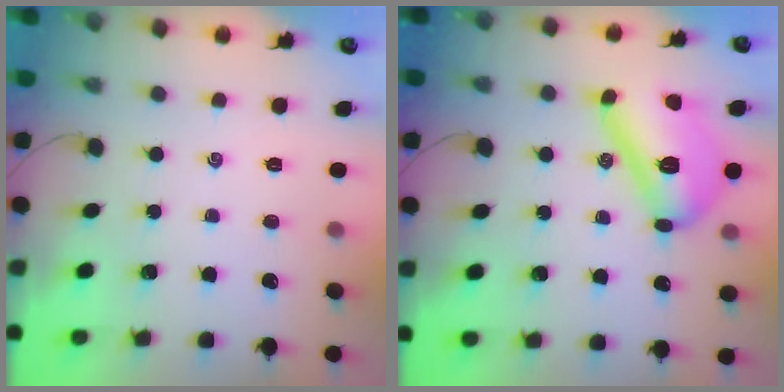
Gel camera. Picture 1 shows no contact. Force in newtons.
{"total": 16.8, "press": 16.8, "slide": 1.0}